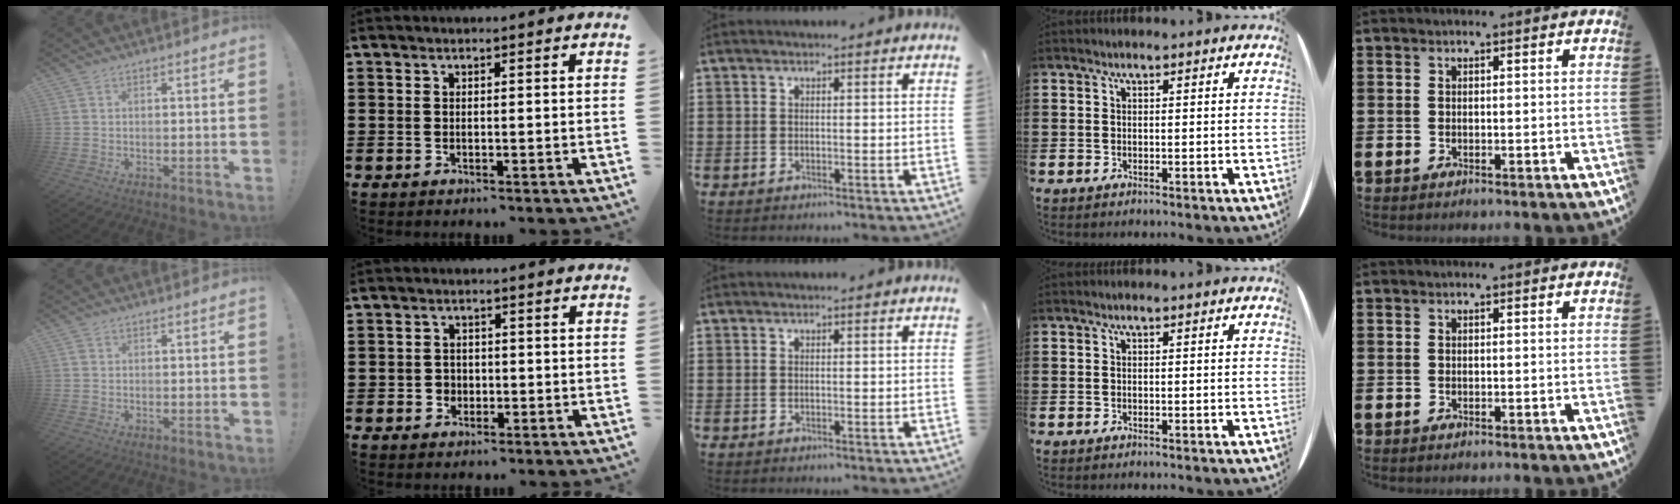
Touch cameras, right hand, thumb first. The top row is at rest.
{"thumb": {"total": 0.8, "force": [0.2, 0.7, 0.2], "torque": [-0.005, 0.003, 0.005]}, "index": {"total": 1.8, "force": [-0.6, 1.6, 0.4], "torque": [-0.013, 0.002, -0.015]}}